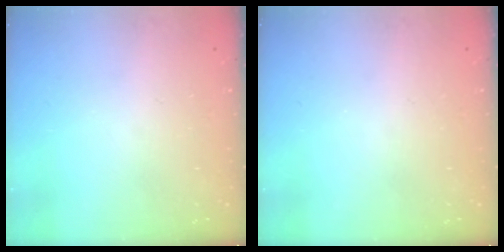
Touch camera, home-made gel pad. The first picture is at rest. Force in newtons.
{"total": 0.0}